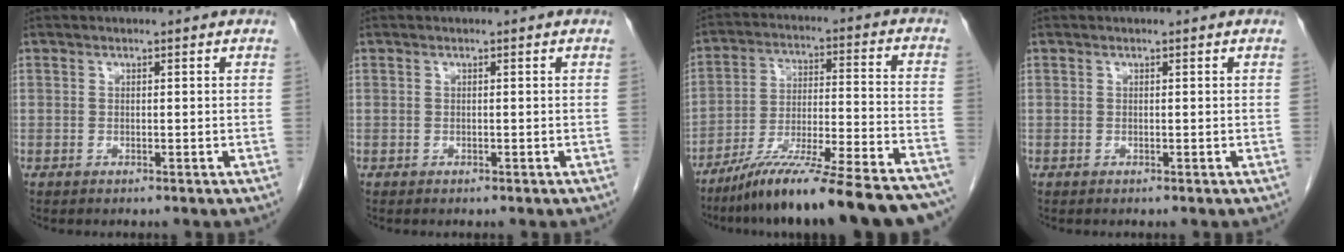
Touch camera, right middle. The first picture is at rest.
{"total": 0.0}
{"total": 24.9, "force": [-21.0, 1.1, 13.3], "torque": [-0.152, -0.011, -0.321]}
{"total": 0.0}